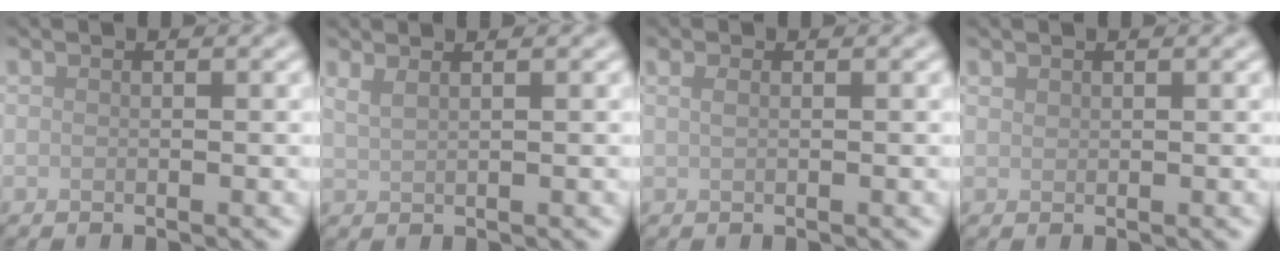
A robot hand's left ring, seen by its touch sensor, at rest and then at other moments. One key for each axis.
{"total": 2.0, "fx": 1.5, "fy": 0.8, "fz": 1.1, "tx": -0.014, "ty": 0.002, "tz": 0.016}
{"total": 1.0, "fx": 0.5, "fy": 0.5, "fz": 0.7, "tx": -0.016, "ty": -0.002, "tz": 0.008}
{"total": 0.5, "fx": 0.5, "fy": 0.2, "fz": 0.0, "tx": -0.001, "ty": -0.001, "tz": 0.013}